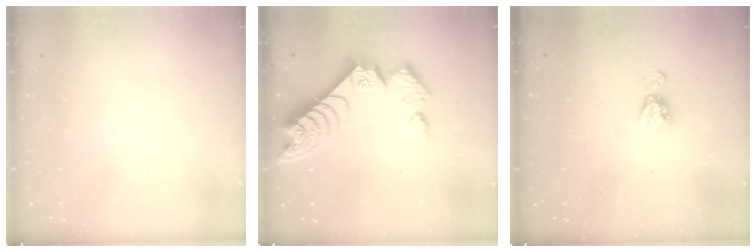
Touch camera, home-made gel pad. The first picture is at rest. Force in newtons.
{"total": 10.6, "press": 10.5, "slide": 0.9}
{"total": 5.6, "press": 5.6, "slide": 0.6}